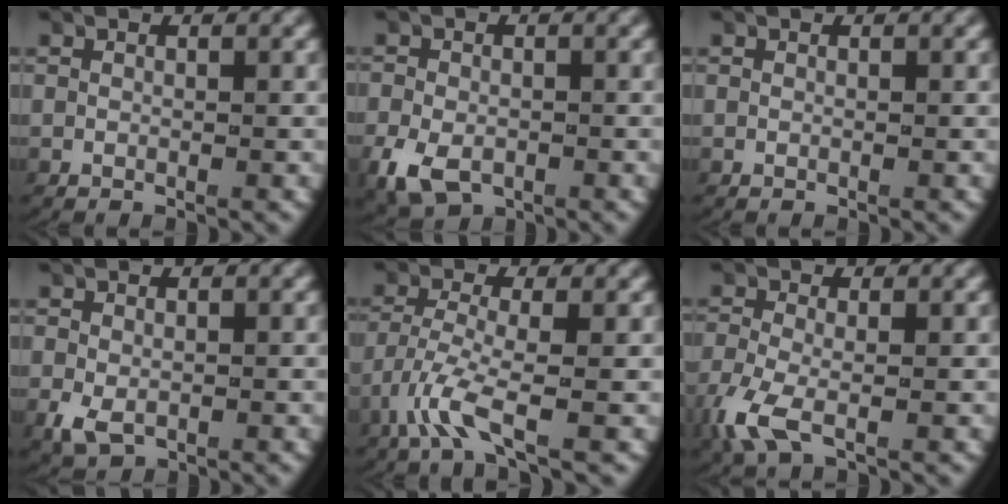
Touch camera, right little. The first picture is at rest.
{"total": 4.6, "force": [-2.2, 3.3, 2.3], "torque": [-0.064, -0.030, -0.022]}
{"total": 0.0}
{"total": 2.3, "force": [-1.0, 1.7, 1.2], "torque": [-0.039, -0.017, -0.006]}
{"total": 3.6, "force": [-2.2, 1.1, 2.6], "torque": [-0.080, -0.026, -0.030]}
{"total": 3.1, "force": [-1.6, 1.6, 2.1], "torque": [-0.067, -0.017, -0.022]}